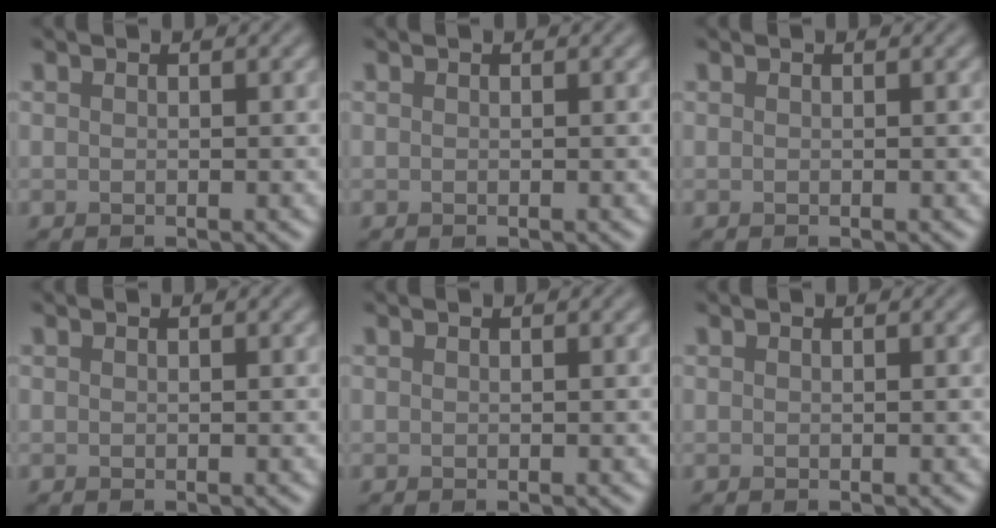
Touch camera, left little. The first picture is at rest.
{"total": 0.0}
{"total": 0.0}
{"total": 0.0}
{"total": 0.0}
{"total": 0.0}